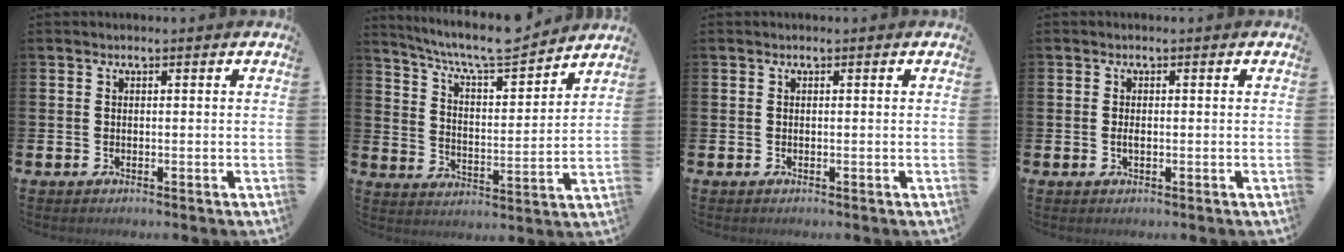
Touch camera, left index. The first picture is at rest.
{"total": 8.5, "force": [7.9, 1.1, 3.0], "torque": [-0.086, -0.053, 0.136]}
{"total": 0.0}
{"total": 1.0, "force": [-0.1, 0.5, 0.9], "torque": [-0.014, 0.001, -0.004]}